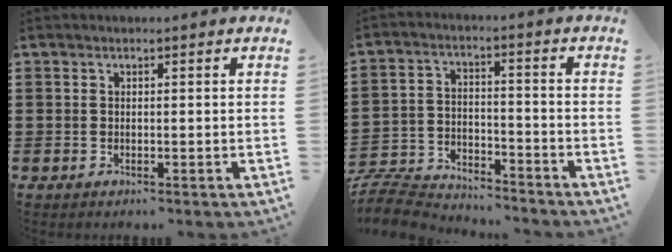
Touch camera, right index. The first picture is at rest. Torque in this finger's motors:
{"motor_torque": [0.12, 0.99, -1.05, -0.21]}